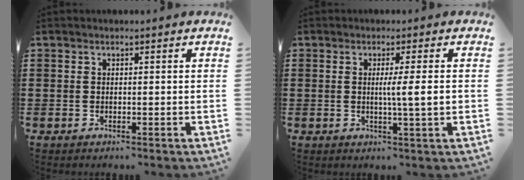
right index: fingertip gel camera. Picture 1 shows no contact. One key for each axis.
{"total": 4.2, "fx": 0.1, "fy": -0.4, "fz": 4.2, "tx": -0.076, "ty": -0.008, "tz": -0.003}